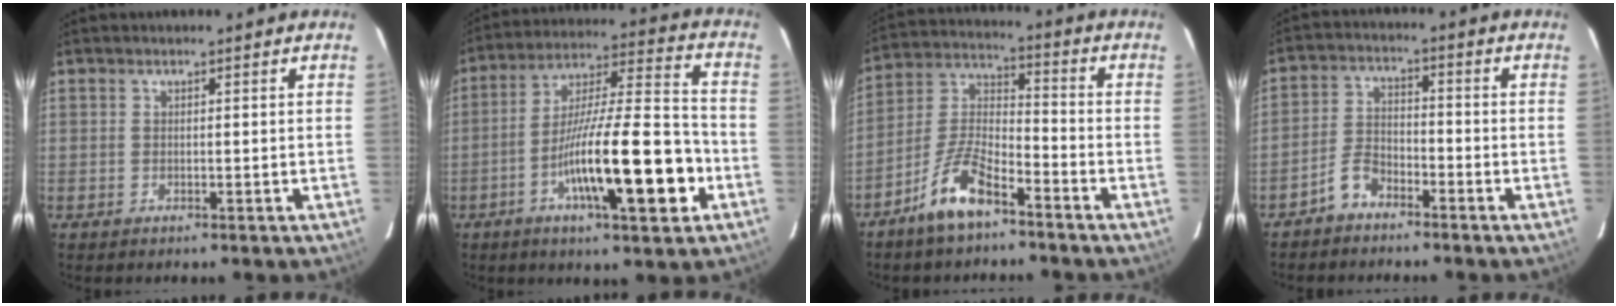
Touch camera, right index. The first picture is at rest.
{"total": 18.5, "force": [-6.4, 2.4, 17.2], "torque": [-0.292, 0.003, -0.099]}
{"total": 9.7, "force": [-6.7, 2.8, 6.4], "torque": [-0.142, -0.002, -0.133]}
{"total": 4.5, "force": [-3.4, 2.4, 1.8], "torque": [-0.039, 0.007, -0.069]}